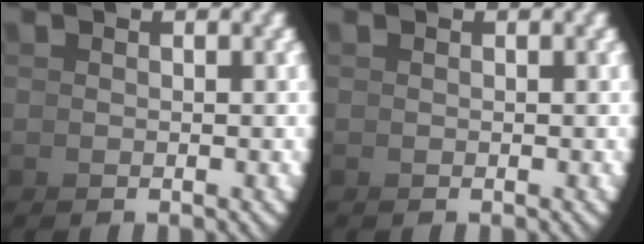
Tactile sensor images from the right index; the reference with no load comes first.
{"total": 0.0}